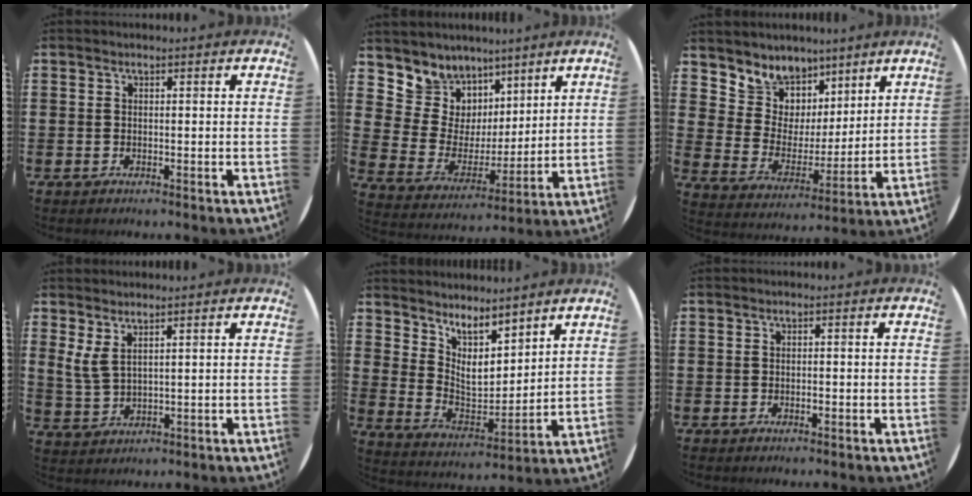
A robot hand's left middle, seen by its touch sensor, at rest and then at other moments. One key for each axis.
{"total": 7.5, "fx": 5.6, "fy": 5.0, "fz": -0.1, "tx": -0.054, "ty": -0.057, "tz": 0.105}
{"total": 7.4, "fx": 5.9, "fy": 4.4, "fz": -0.5, "tx": -0.044, "ty": -0.053, "tz": 0.111}
{"total": 3.0, "fx": 2.1, "fy": 0.9, "fz": 1.9, "tx": -0.044, "ty": 0.002, "tz": 0.040}
{"total": 6.6, "fx": 5.4, "fy": 2.4, "fz": 3.0, "tx": -0.080, "ty": -0.031, "tz": 0.099}
{"total": 0.5, "fx": -0.3, "fy": 0.2, "fz": 0.4, "tx": -0.008, "ty": -0.001, "tz": -0.005}